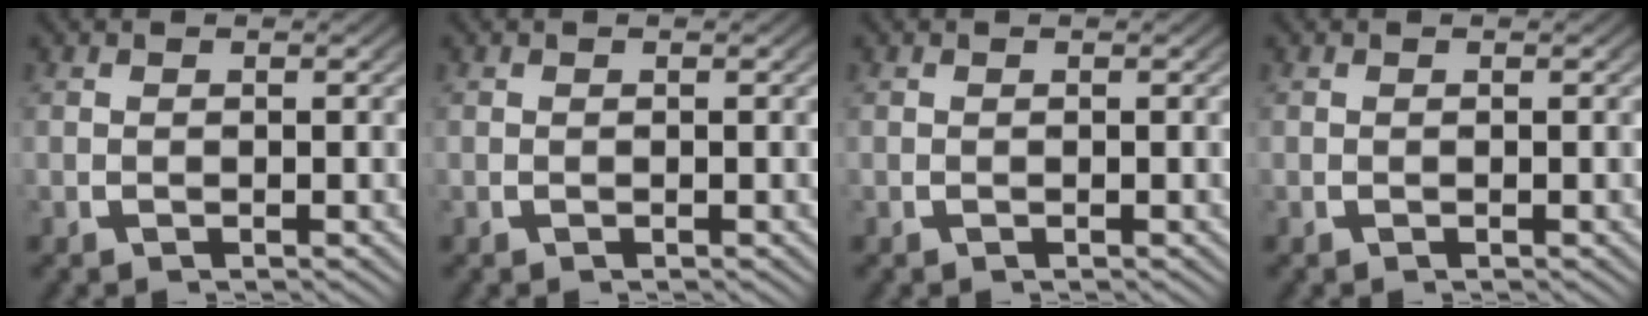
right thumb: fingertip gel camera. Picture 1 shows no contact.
{"total": 0.0}
{"total": 0.0}
{"total": 0.0}